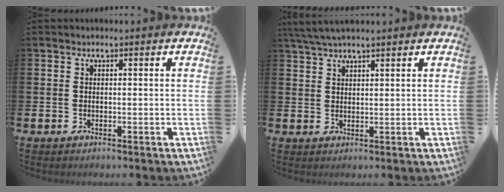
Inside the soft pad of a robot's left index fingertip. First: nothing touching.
{"total": 3.9, "force": [3.3, 0.6, 1.9], "torque": [-0.048, -0.004, 0.063]}